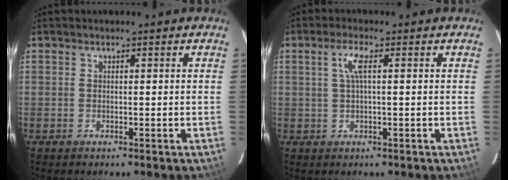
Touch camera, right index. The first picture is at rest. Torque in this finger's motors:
{"motor_torque": [0.63, 0.16, 0.25, 0.07]}